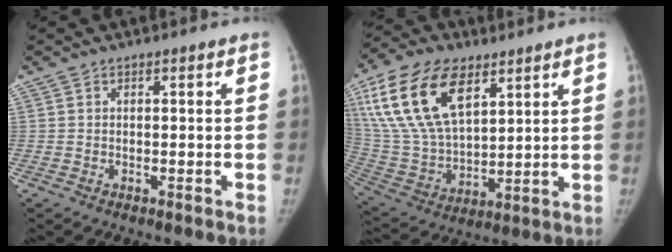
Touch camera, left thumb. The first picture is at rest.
{"total": 21.7, "force": [10.2, 11.6, 15.3], "torque": [-0.292, -0.024, 0.200]}